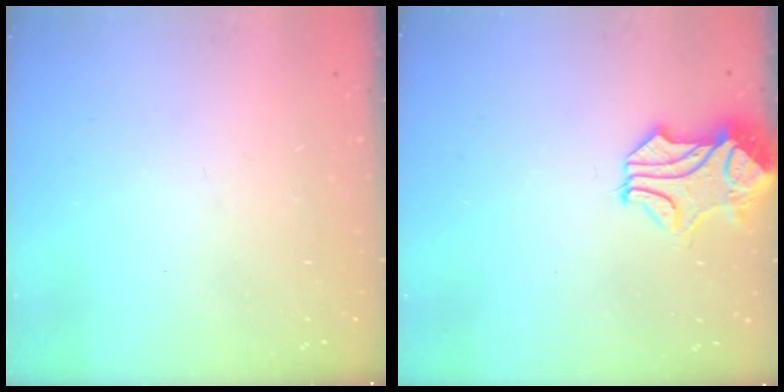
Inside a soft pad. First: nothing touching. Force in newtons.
{"total": 0.8, "press": 0.3, "slide": 0.7}